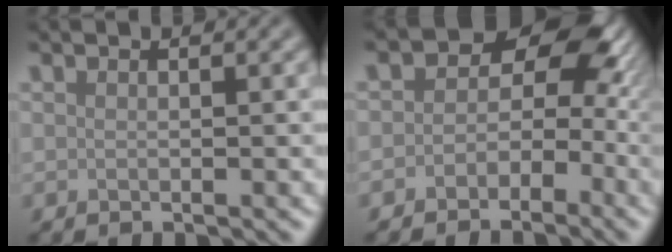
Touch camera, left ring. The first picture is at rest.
{"total": 5.1, "force": [-1.3, 3.9, 3.0], "torque": [-0.022, 0.009, -0.040]}